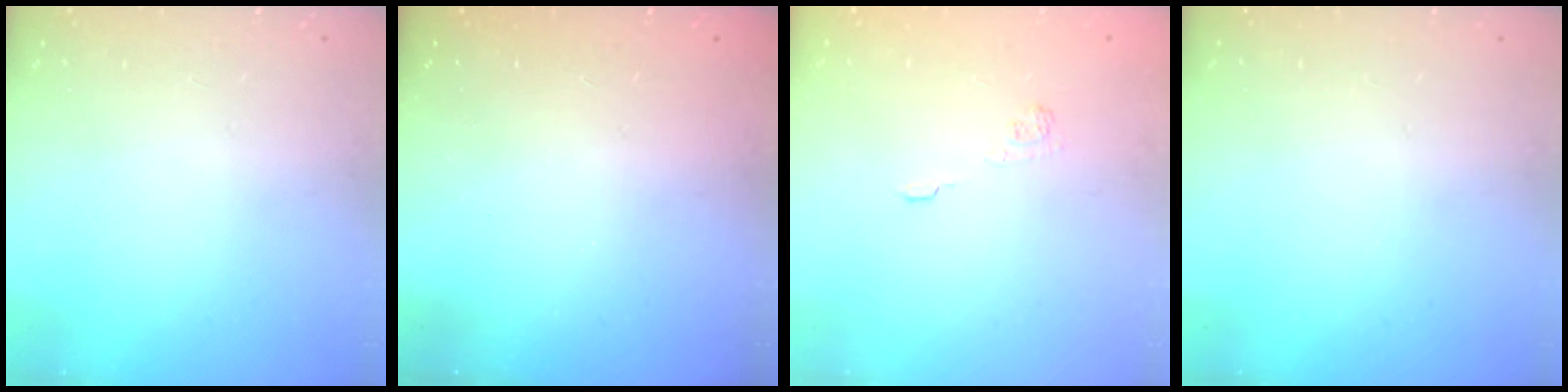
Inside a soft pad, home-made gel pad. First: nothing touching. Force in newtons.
{"total": 2.3, "press": 2.2, "slide": 0.8}
{"total": 2.2, "press": 1.8, "slide": 1.3}
{"total": 0.0}